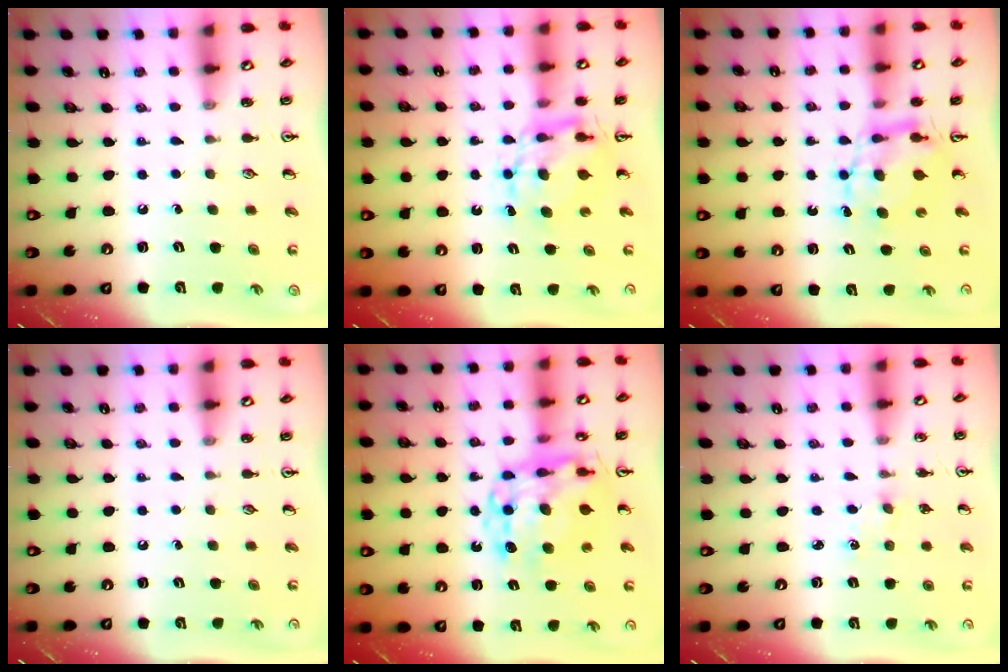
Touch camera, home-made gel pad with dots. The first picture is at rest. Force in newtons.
{"total": 6.8, "press": 6.8, "slide": 0.2}
{"total": 5.8, "press": 5.8, "slide": 0.4}
{"total": 0.0}
{"total": 12.6, "press": 12.5, "slide": 1.1}
{"total": 1.3, "press": 1.3, "slide": 0.3}